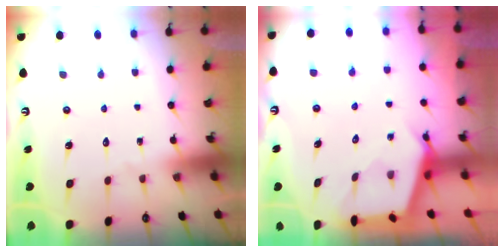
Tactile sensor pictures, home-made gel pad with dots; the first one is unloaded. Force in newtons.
{"total": 2.7, "press": 2.7, "slide": 0.3}